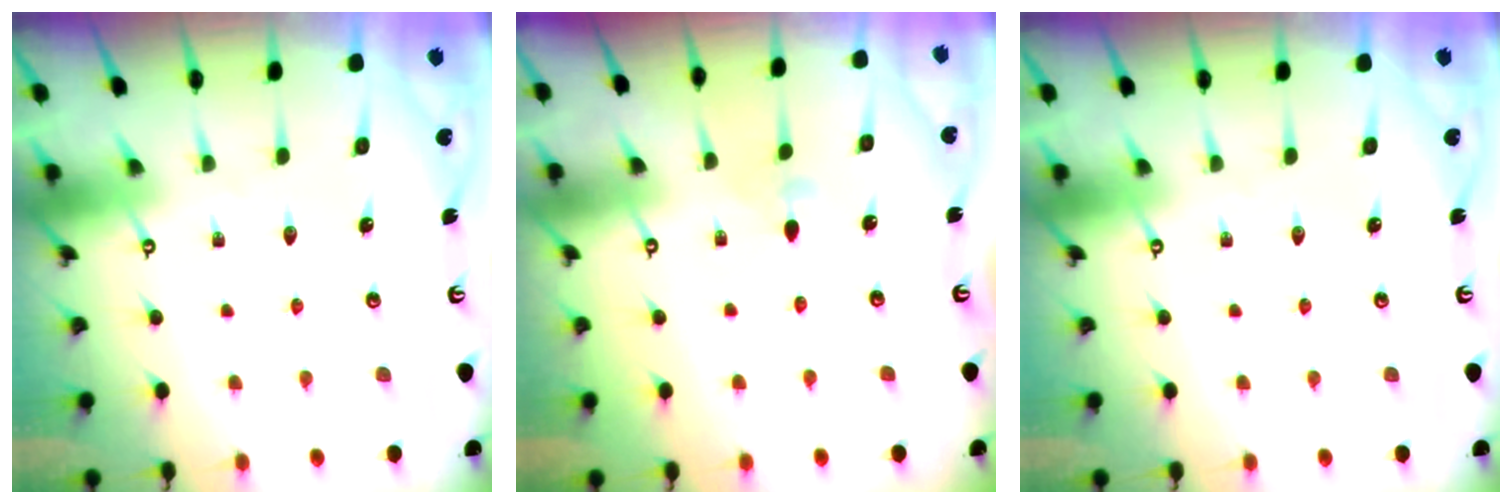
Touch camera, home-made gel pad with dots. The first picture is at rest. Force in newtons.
{"total": 3.5, "press": 3.4, "slide": 0.8}
{"total": 0.0}